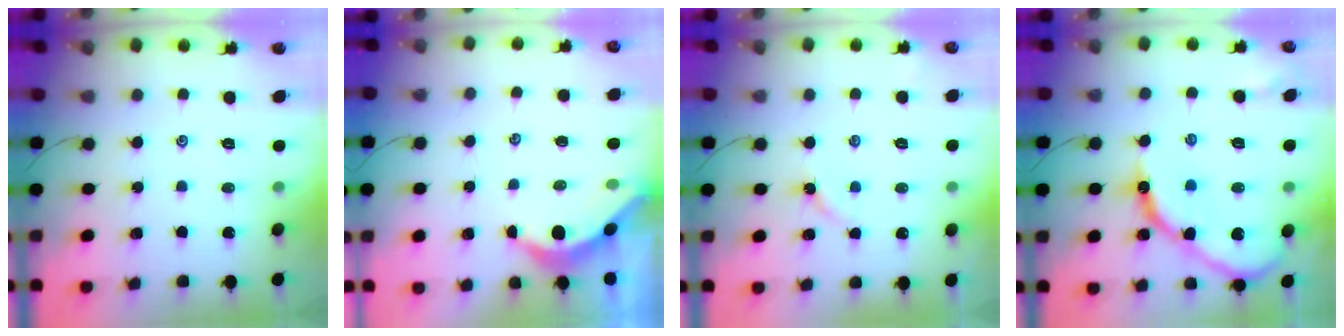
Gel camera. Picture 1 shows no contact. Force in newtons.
{"total": 4.0, "press": 3.9, "slide": 0.5}
{"total": 2.7, "press": 2.7, "slide": 0.4}
{"total": 14.1, "press": 14.0, "slide": 0.9}